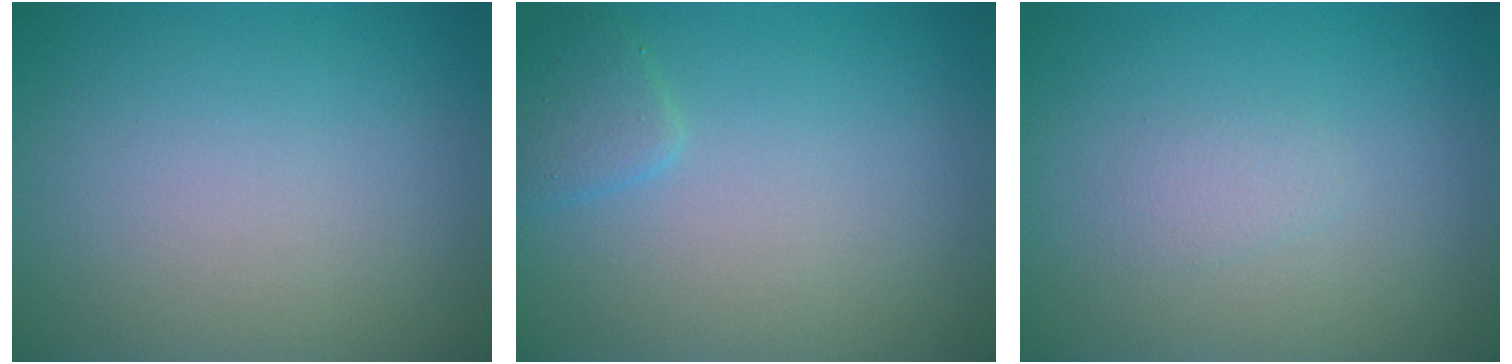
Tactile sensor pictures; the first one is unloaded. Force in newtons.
{"total": 1.5, "press": 1.5, "slide": 0.1}
{"total": 0.9, "press": 0.9, "slide": 0.1}